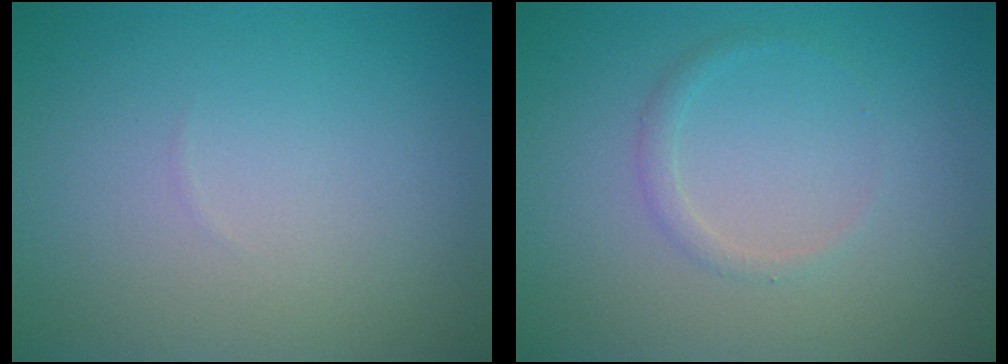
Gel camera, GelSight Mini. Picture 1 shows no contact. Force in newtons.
{"total": 1.0, "press": 1.0, "slide": 0.0}